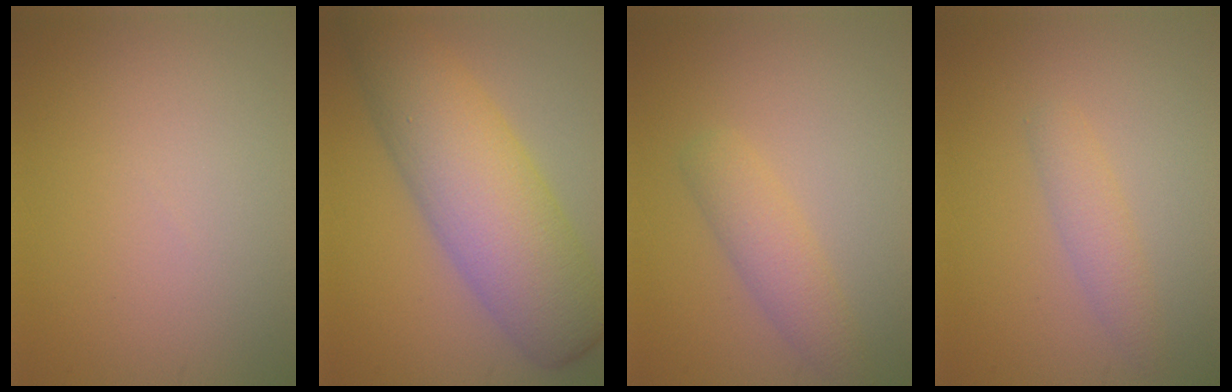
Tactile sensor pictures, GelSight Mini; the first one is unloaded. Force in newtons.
{"total": 9.8, "press": 9.8, "slide": 0.1}
{"total": 2.9, "press": 2.9, "slide": 0.1}
{"total": 1.9, "press": 1.9, "slide": 0.1}